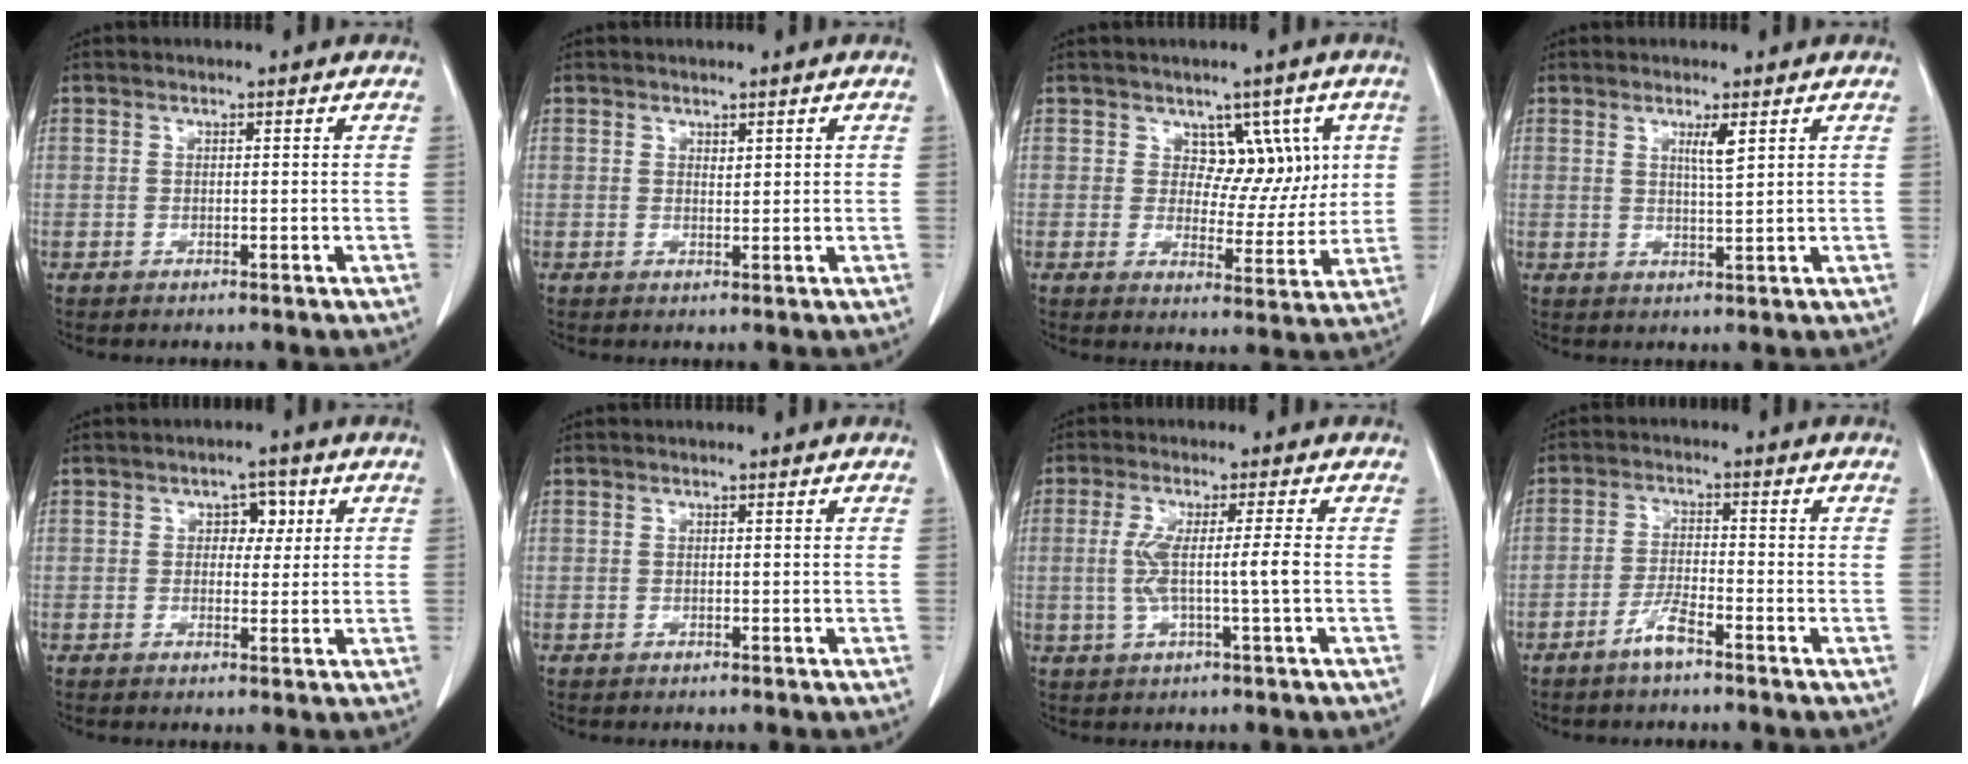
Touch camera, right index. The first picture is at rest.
{"total": 0.8, "force": [0.5, 0.3, 0.5], "torque": [-0.007, -0.004, 0.009]}
{"total": 6.6, "force": [2.6, 4.6, 3.9], "torque": [-0.030, 0.008, 0.040]}
{"total": 2.8, "force": [1.3, -0.1, 2.4], "torque": [-0.046, -0.004, 0.025]}
{"total": 3.4, "force": [1.0, 2.2, 2.3], "torque": [-0.026, 0.009, 0.013]}
{"total": 0.0}
{"total": 6.0, "force": [-0.4, -0.5, 6.0], "torque": [-0.121, 0.001, -0.006]}
{"total": 4.0, "force": [-2.9, 0.4, 2.7], "torque": [-0.057, -0.001, -0.058]}